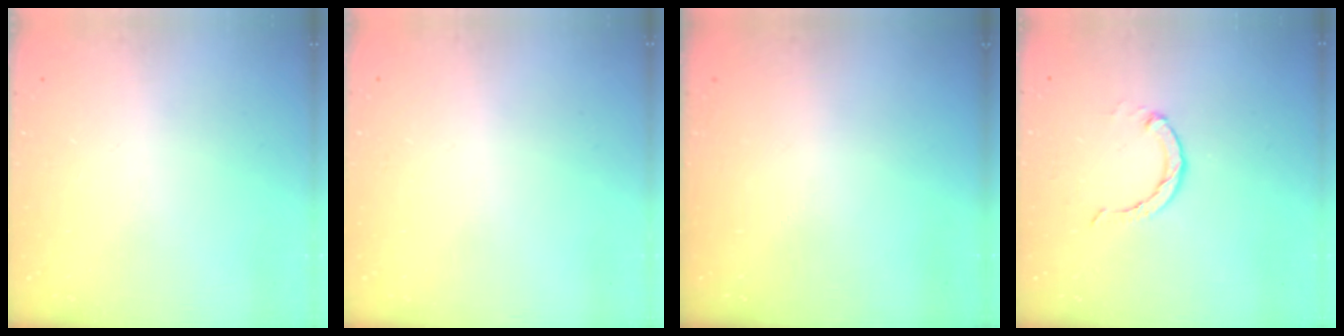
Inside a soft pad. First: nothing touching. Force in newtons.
{"total": 2.7, "press": 2.7, "slide": 0.2}
{"total": 0.0}
{"total": 3.0, "press": 3.0, "slide": 0.4}